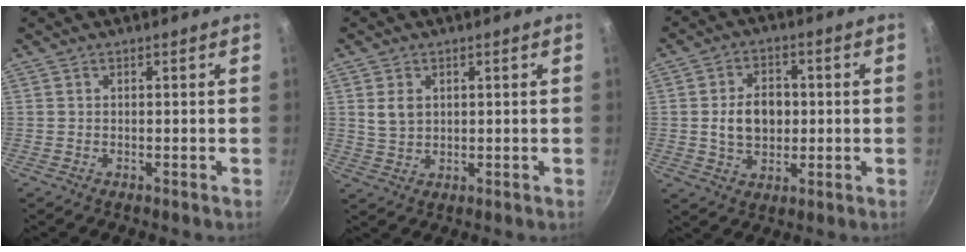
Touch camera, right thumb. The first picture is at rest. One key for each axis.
{"total": 4.3, "fx": 1.2, "fy": 3.1, "fz": 2.6, "tx": -0.041, "ty": -0.003, "tz": 0.028}
{"total": 9.0, "fx": 0.1, "fy": 6.6, "fz": 6.1, "tx": -0.078, "ty": 0.006, "tz": 0.002}